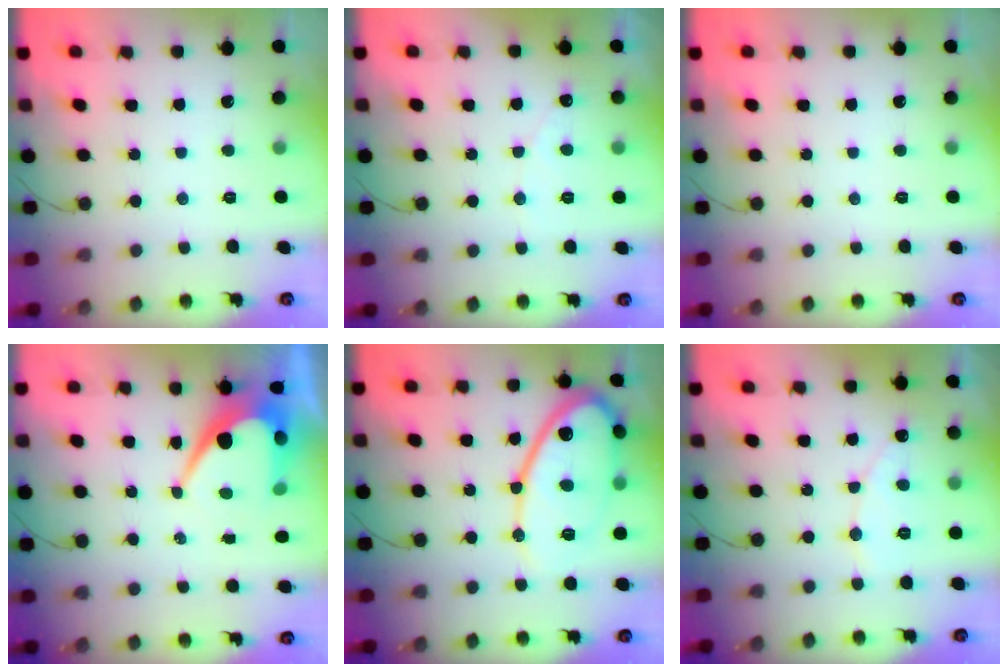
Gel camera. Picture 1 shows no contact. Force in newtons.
{"total": 2.7, "press": 2.7, "slide": 0.1}
{"total": 0.0}
{"total": 9.6, "press": 9.5, "slide": 0.8}
{"total": 15.3, "press": 15.2, "slide": 1.1}
{"total": 5.8, "press": 5.8, "slide": 0.5}